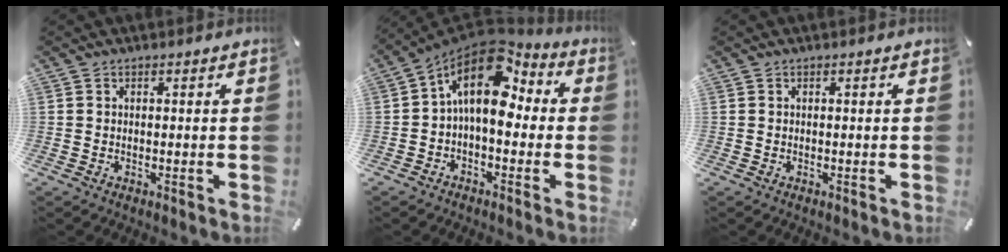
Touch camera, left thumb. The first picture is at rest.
{"total": 13.5, "force": [3.5, 7.6, 10.7], "torque": [-0.197, -0.035, 0.052]}
{"total": 0.0}